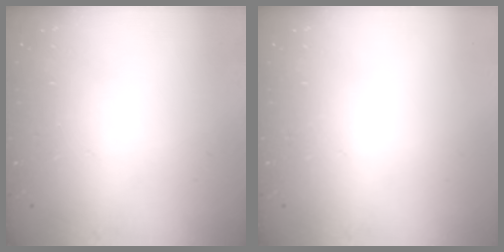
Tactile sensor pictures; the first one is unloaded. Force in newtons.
{"total": 0.0}